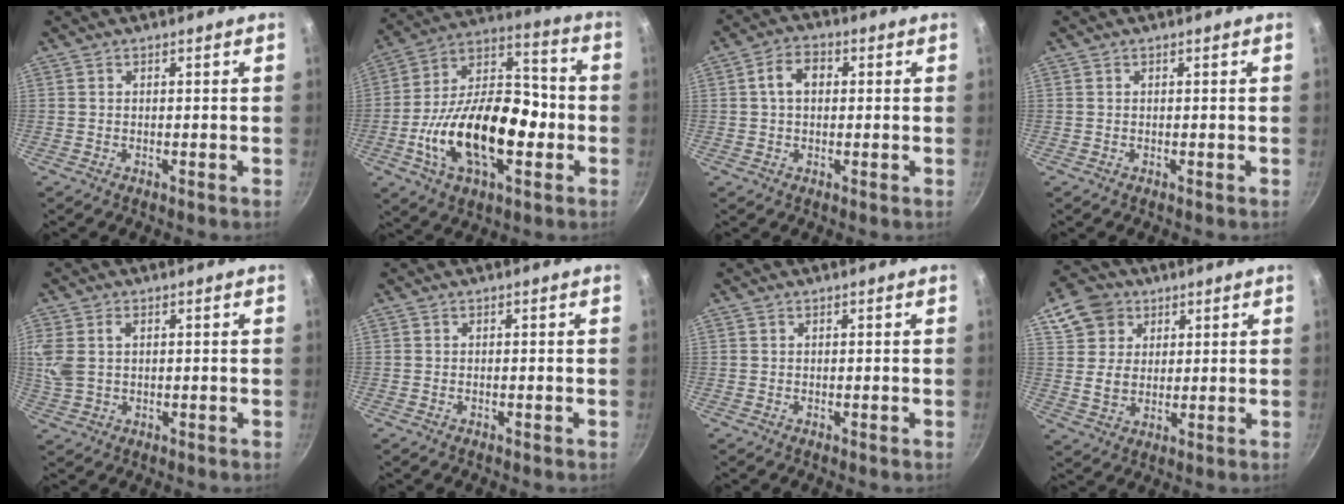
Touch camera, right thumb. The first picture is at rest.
{"total": 23.3, "force": [-5.5, 12.9, 18.7], "torque": [-0.298, 0.045, -0.101]}
{"total": 5.5, "force": [0.8, 3.8, 3.9], "torque": [-0.054, 0.014, 0.007]}
{"total": 0.0}
{"total": 7.0, "force": [1.7, 4.7, 4.9], "torque": [-0.103, 0.005, 0.036]}
{"total": 0.0}
{"total": 0.0}
{"total": 10.0, "force": [4.9, 7.8, 3.8], "torque": [-0.038, -0.006, 0.086]}